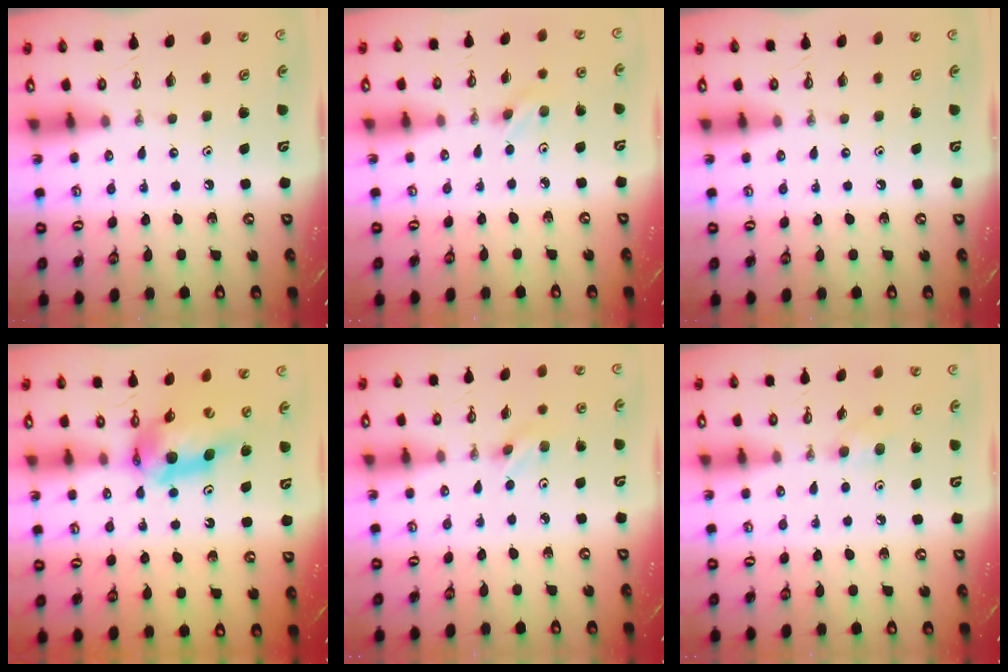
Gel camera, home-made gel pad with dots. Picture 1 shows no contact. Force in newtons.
{"total": 3.3, "press": 2.9, "slide": 1.4}
{"total": 0.0}
{"total": 12.0, "press": 11.9, "slide": 1.2}
{"total": 2.1, "press": 2.0, "slide": 0.6}
{"total": 6.4, "press": 6.3, "slide": 1.1}